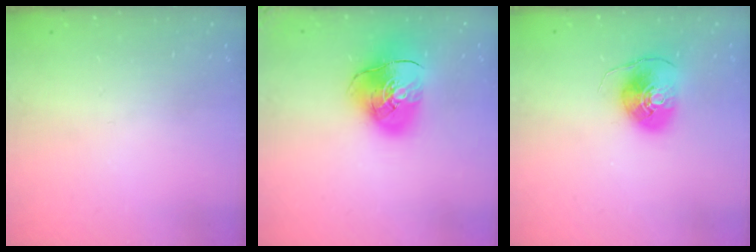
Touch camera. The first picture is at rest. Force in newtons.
{"total": 15.0, "press": 14.8, "slide": 2.2}
{"total": 8.4, "press": 8.3, "slide": 1.5}